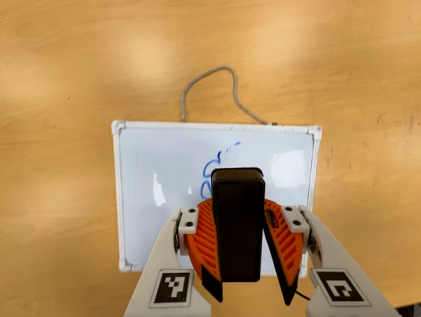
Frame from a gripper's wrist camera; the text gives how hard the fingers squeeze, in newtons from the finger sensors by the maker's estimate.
{"total": 9.5, "left": 9.3, "right": 9.7}